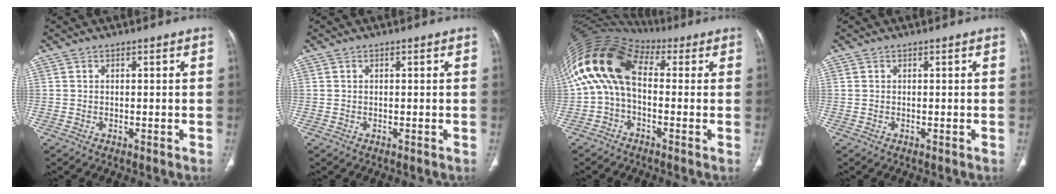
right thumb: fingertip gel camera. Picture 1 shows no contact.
{"total": 0.0}
{"total": 14.4, "force": [2.0, 8.9, 11.2], "torque": [-0.218, 0.050, 0.026]}
{"total": 0.0}